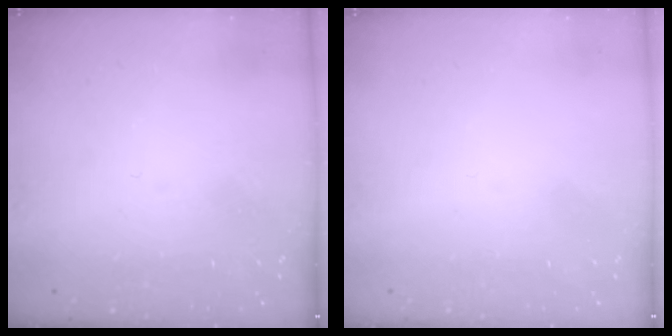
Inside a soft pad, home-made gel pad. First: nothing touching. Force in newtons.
{"total": 1.5, "press": 1.5, "slide": 0.1}